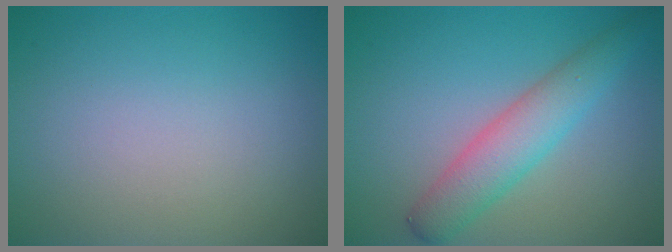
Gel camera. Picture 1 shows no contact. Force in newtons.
{"total": 4.3, "press": 4.3, "slide": 0.2}